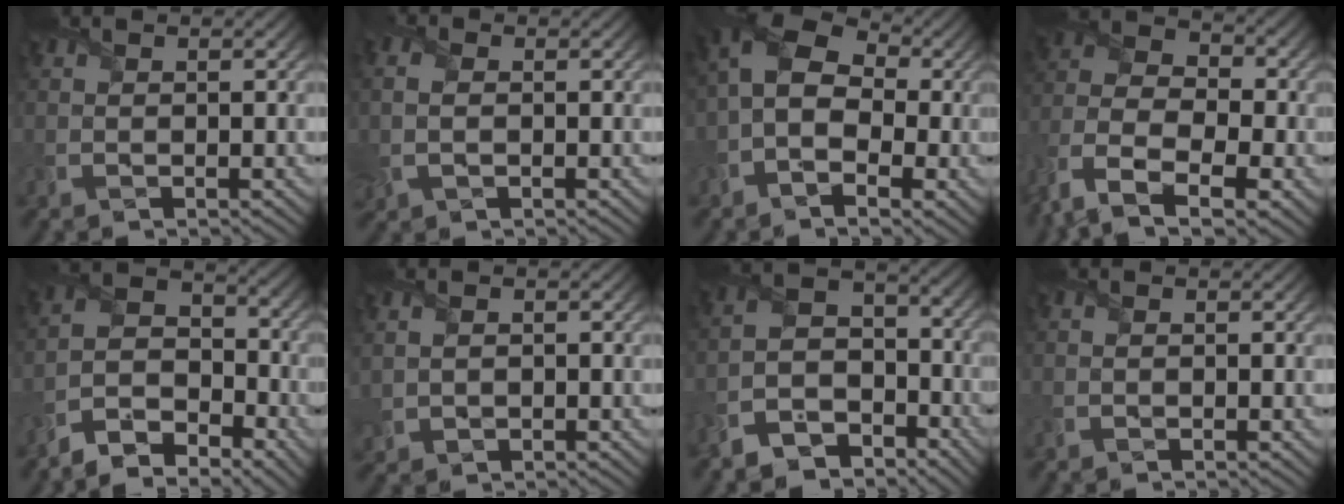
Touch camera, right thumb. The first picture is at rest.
{"total": 3.7, "force": [-0.2, 2.6, 2.5], "torque": [-0.074, 0.006, 0.000]}
{"total": 10.5, "force": [-0.2, 7.0, 7.7], "torque": [-0.152, 0.014, -0.014]}
{"total": 12.2, "force": [-7.2, 7.2, 6.7], "torque": [-0.173, -0.023, -0.148]}
{"total": 8.0, "force": [-6.1, 3.4, 3.8], "torque": [-0.071, -0.003, -0.130]}
{"total": 1.6, "force": [0.3, 1.3, 1.0], "torque": [-0.030, -0.002, 0.011]}
{"total": 9.1, "force": [-6.9, 4.5, 3.9], "torque": [-0.076, -0.010, -0.139]}
{"total": 0.0}